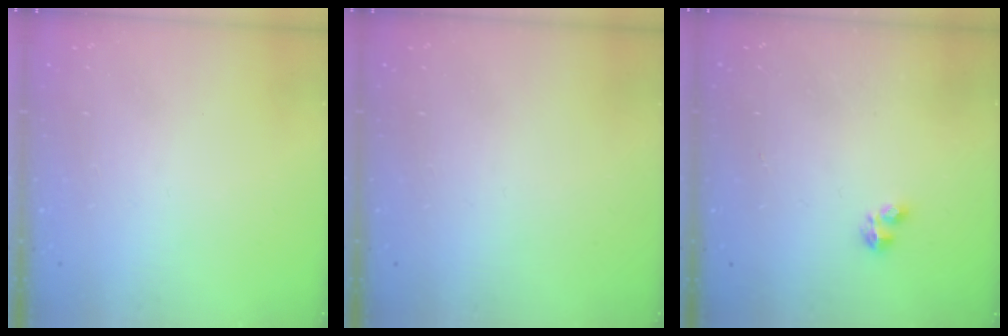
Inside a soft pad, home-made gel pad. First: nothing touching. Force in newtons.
{"total": 0.0}
{"total": 2.2, "press": 2.2, "slide": 0.4}